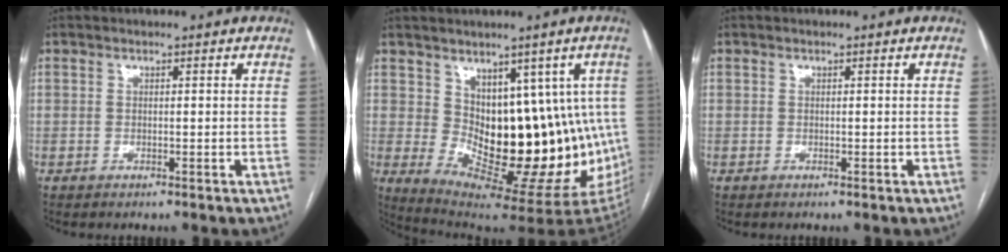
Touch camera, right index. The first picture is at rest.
{"total": 16.2, "force": [0.8, 7.5, 14.4], "torque": [-0.178, 0.006, 0.035]}
{"total": 0.0}